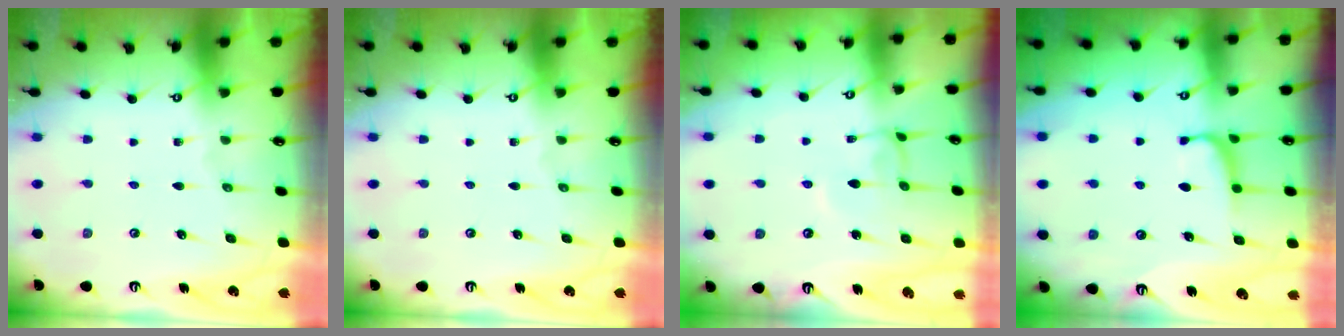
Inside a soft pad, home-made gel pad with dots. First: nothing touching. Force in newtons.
{"total": 0.0}
{"total": 2.0, "press": 2.0, "slide": 0.1}
{"total": 0.8, "press": 0.6, "slide": 0.5}